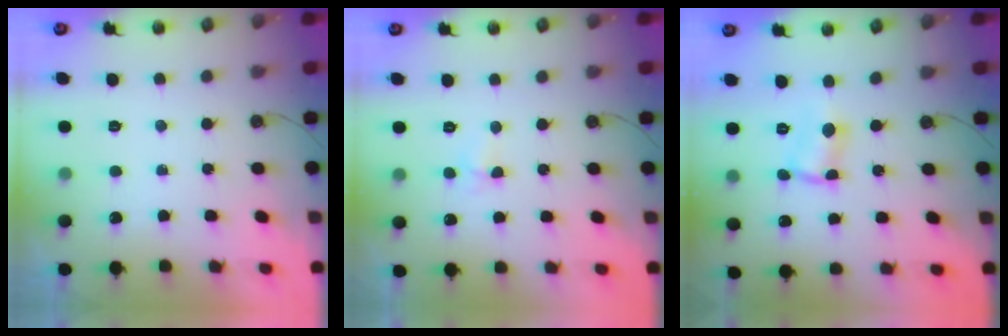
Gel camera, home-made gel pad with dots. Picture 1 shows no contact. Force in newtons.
{"total": 3.8, "press": 3.8, "slide": 0.5}
{"total": 1.8, "press": 1.6, "slide": 0.7}